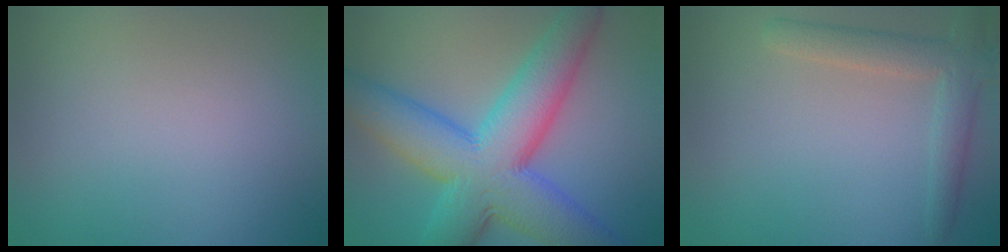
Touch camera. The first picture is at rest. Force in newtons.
{"total": 11.9, "press": 11.9, "slide": 0.2}
{"total": 3.4, "press": 3.4, "slide": 0.4}